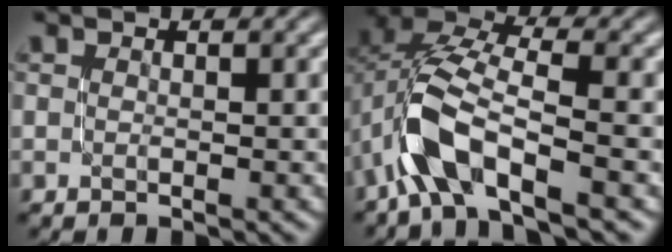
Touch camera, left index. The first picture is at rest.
{"total": 7.3, "force": [-3.1, 3.1, 5.8], "torque": [-0.124, 0.014, -0.072]}